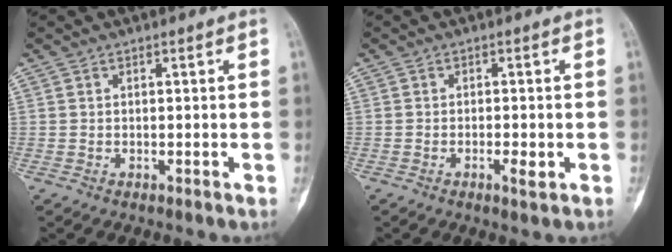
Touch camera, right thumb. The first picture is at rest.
{"total": 2.3, "force": [-0.9, 0.7, 2.0], "torque": [-0.033, -0.005, -0.013]}